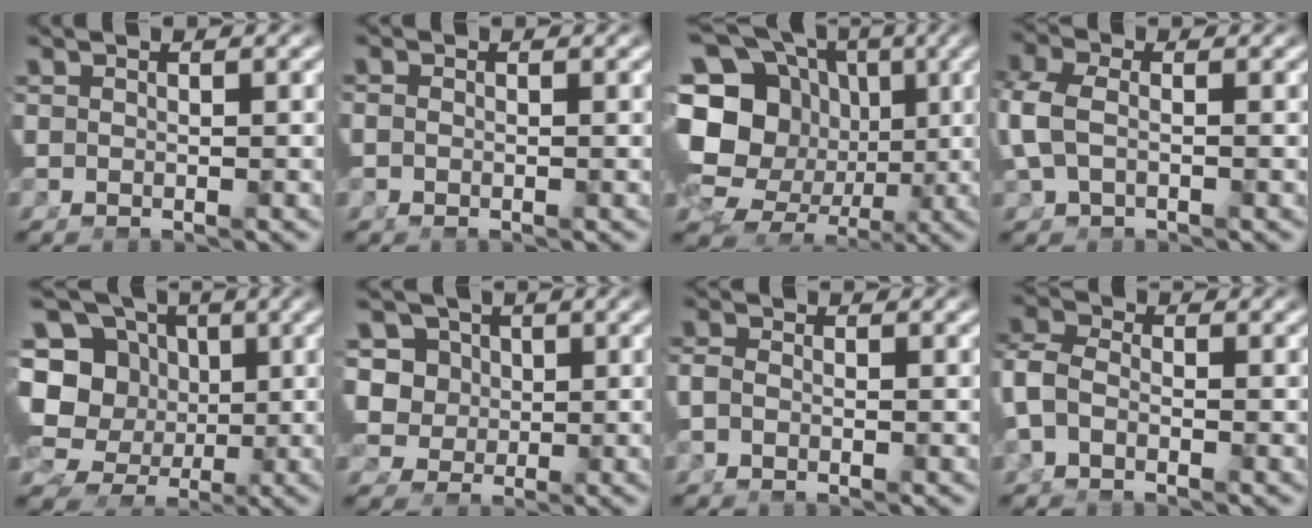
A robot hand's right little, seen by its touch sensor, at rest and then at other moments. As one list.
[{"total": 0.9, "force": [-0.3, 0.7, 0.4], "torque": [-0.011, -0.003, -0.006]}, {"total": 20.8, "force": [1.0, 17.8, 10.7], "torque": [-0.214, -0.034, 0.011]}, {"total": 3.3, "force": [0.1, 2.6, 2.1], "torque": [-0.067, 0.000, 0.003]}, {"total": 15.9, "force": [1.4, 13.8, 7.7], "torque": [-0.160, -0.028, 0.018]}, {"total": 8.1, "force": [1.3, 7.6, 2.7], "torque": [-0.084, -0.017, 0.019]}, {"total": 1.5, "force": [-0.4, 1.1, 1.0], "torque": [-0.022, 0.000, -0.010]}, {"total": 5.1, "force": [-0.5, 4.4, 2.5], "torque": [-0.070, 0.000, -0.019]}]